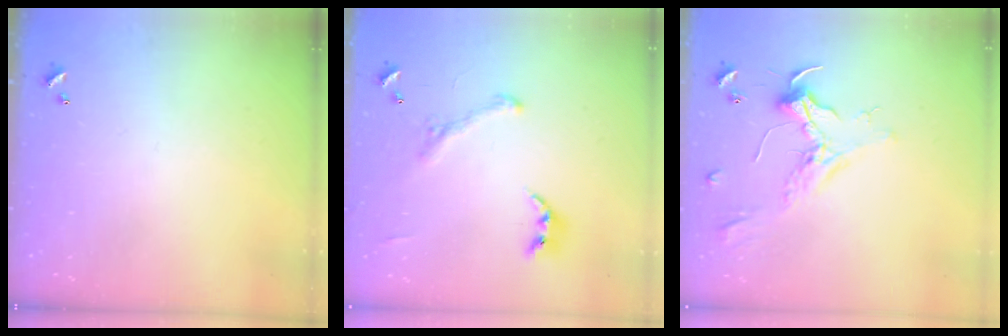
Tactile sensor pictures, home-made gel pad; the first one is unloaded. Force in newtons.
{"total": 0.5, "press": 0.0, "slide": 0.5}
{"total": 2.4, "press": 2.3, "slide": 0.7}